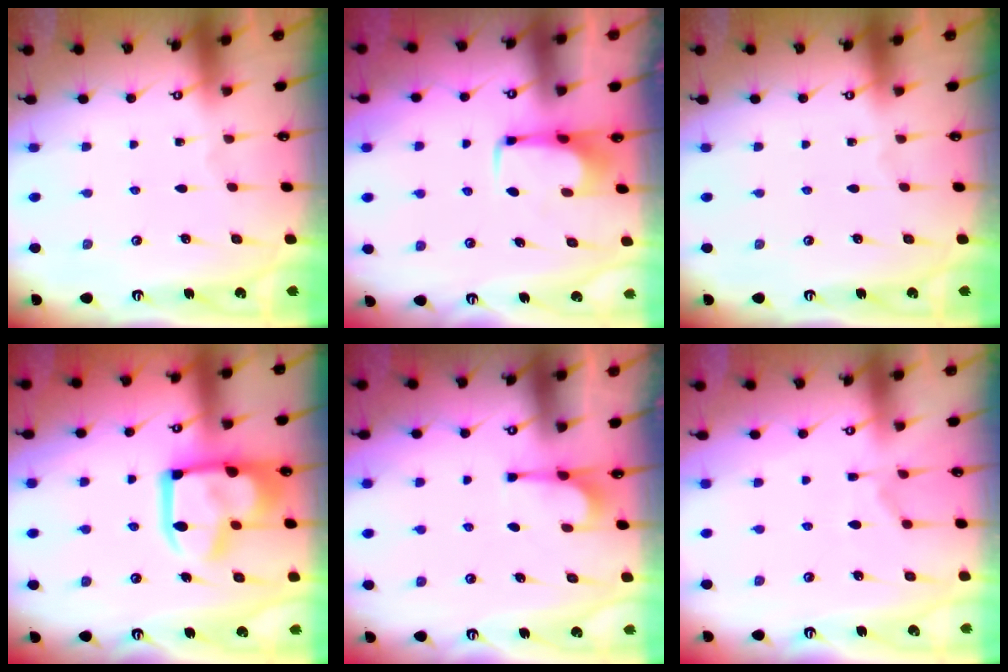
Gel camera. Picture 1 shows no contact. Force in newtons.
{"total": 1.7, "press": 1.6, "slide": 0.5}
{"total": 0.0}
{"total": 18.7, "press": 18.6, "slide": 2.1}
{"total": 3.0, "press": 2.9, "slide": 0.9}
{"total": 1.9, "press": 1.4, "slide": 1.3}